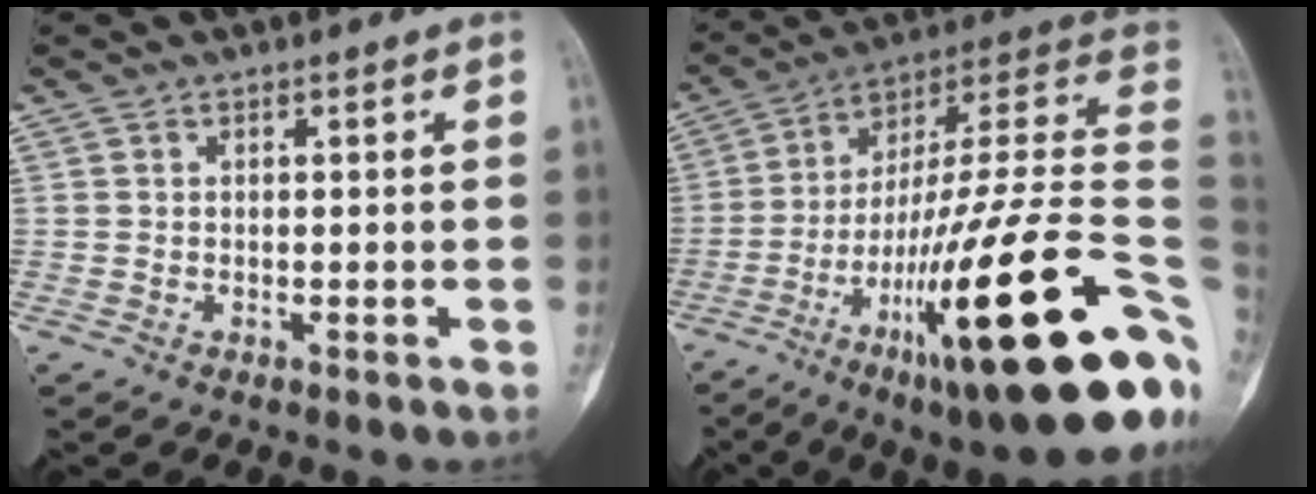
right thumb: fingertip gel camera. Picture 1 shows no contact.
{"total": 34.2, "force": [-10.8, 7.2, 31.6], "torque": [-0.403, 0.068, -0.173]}